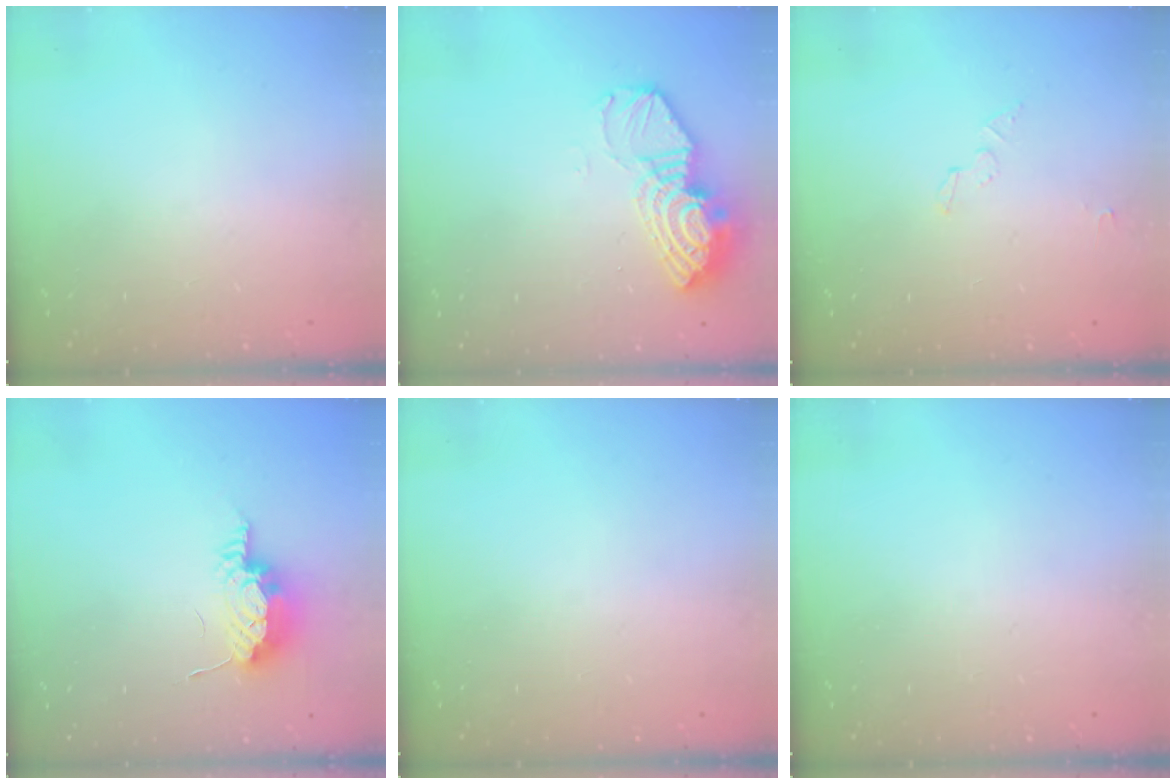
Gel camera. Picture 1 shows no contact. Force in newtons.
{"total": 12.3, "press": 12.3, "slide": 1.1}
{"total": 2.8, "press": 2.8, "slide": 0.1}
{"total": 16.0, "press": 11.0, "slide": 11.6}
{"total": 0.0}
{"total": 0.0}